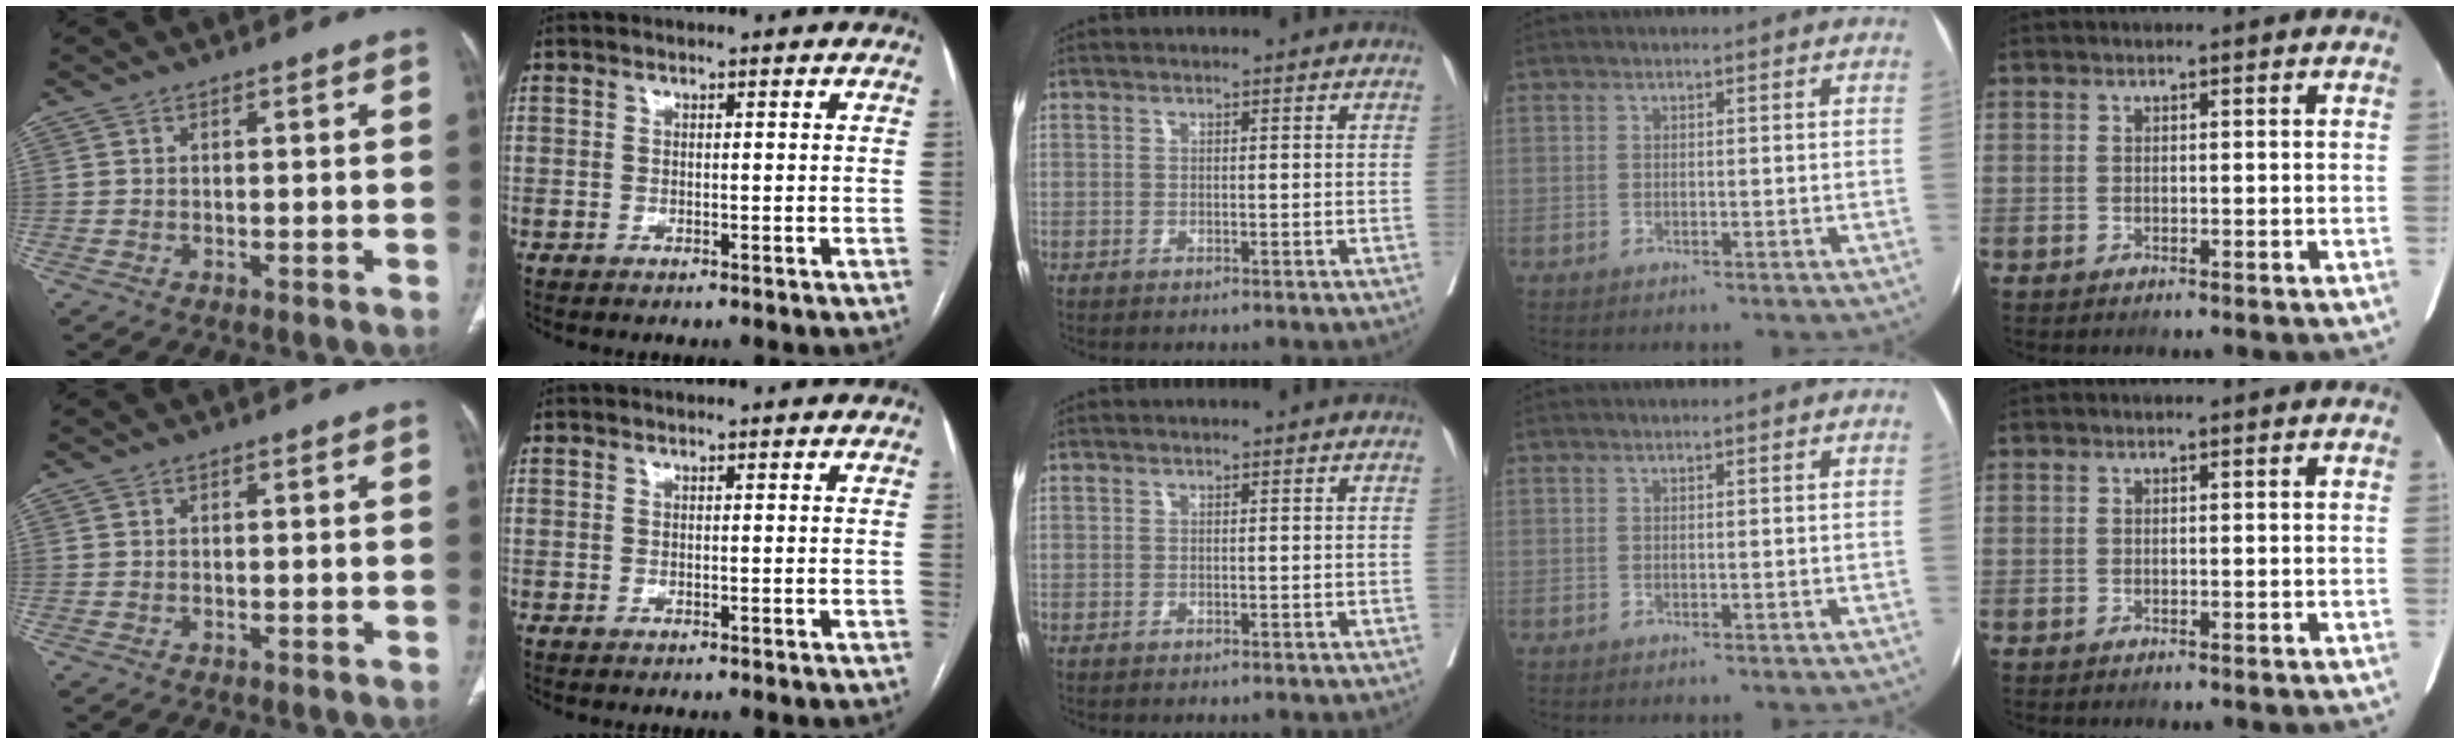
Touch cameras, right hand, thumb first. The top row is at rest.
{}